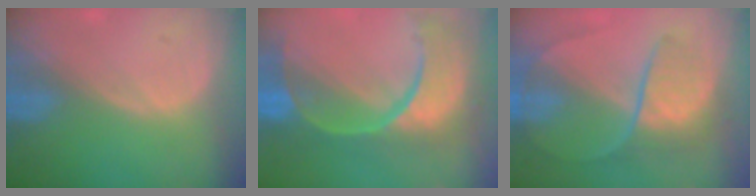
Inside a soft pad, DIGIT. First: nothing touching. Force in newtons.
{"total": 13.6, "press": 10.9, "slide": 8.2}
{"total": 7.6, "press": 7.0, "slide": 2.9}